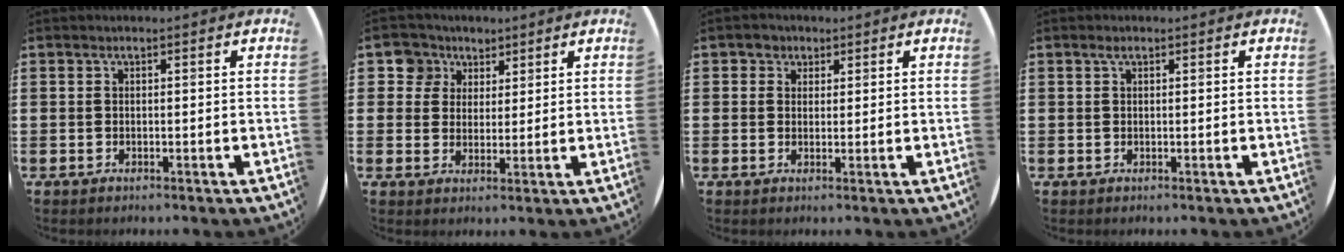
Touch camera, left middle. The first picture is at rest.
{"total": 4.8, "force": [3.0, 3.8, 0.1], "torque": [-0.018, 0.009, 0.055]}
{"total": 1.8, "force": [1.3, 1.2, 0.0], "torque": [0.005, 0.002, 0.022]}
{"total": 0.6, "force": [0.4, 0.3, 0.4], "torque": [-0.009, 0.003, 0.007]}